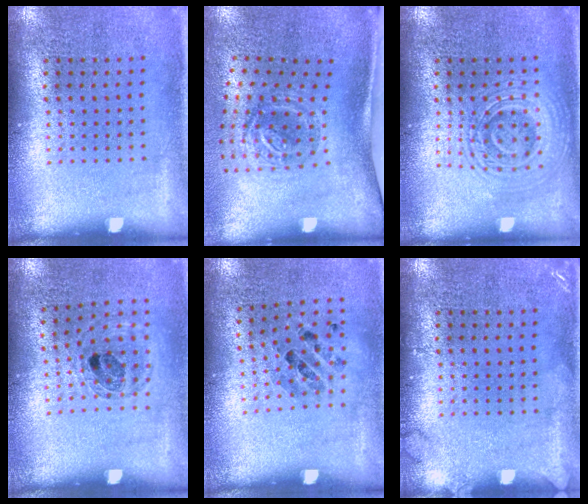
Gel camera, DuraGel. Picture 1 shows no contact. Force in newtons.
{"total": 1.9, "press": 1.2, "slide": 1.5}
{"total": 2.5, "press": 2.4, "slide": 0.5}
{"total": 0.8, "press": 0.8, "slide": 0.2}
{"total": 0.9, "press": 0.7, "slide": 0.5}
{"total": 1.2, "press": 1.1, "slide": 0.2}